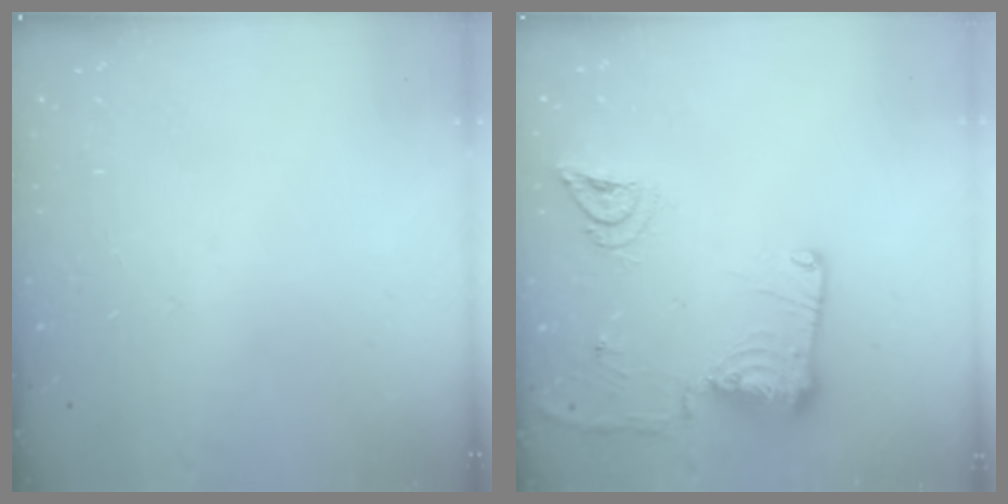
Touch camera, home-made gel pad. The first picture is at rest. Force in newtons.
{"total": 15.4, "press": 15.3, "slide": 1.9}